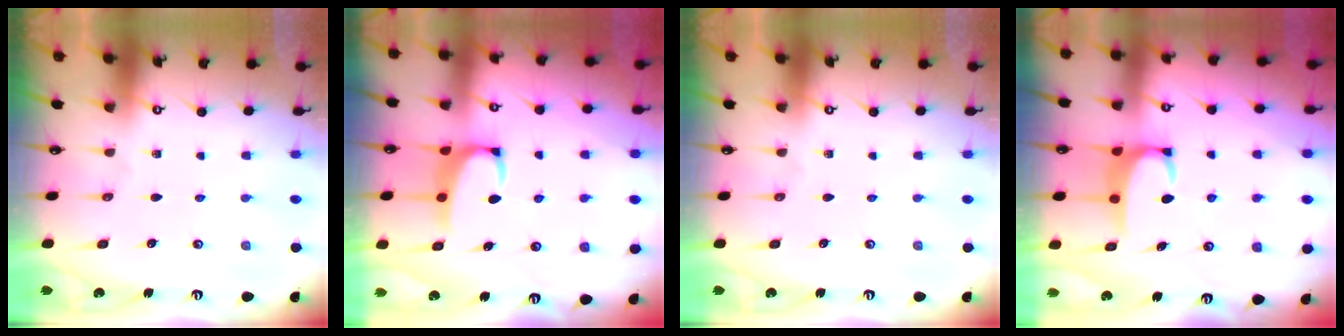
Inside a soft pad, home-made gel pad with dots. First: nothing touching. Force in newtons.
{"total": 2.4, "press": 2.3, "slide": 0.7}
{"total": 0.0}
{"total": 3.0, "press": 3.0, "slide": 0.3}